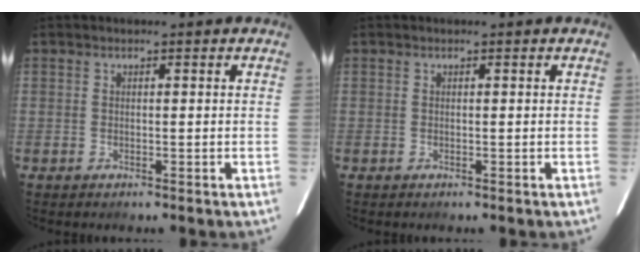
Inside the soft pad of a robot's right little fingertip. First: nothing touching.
{"total": 0.0}